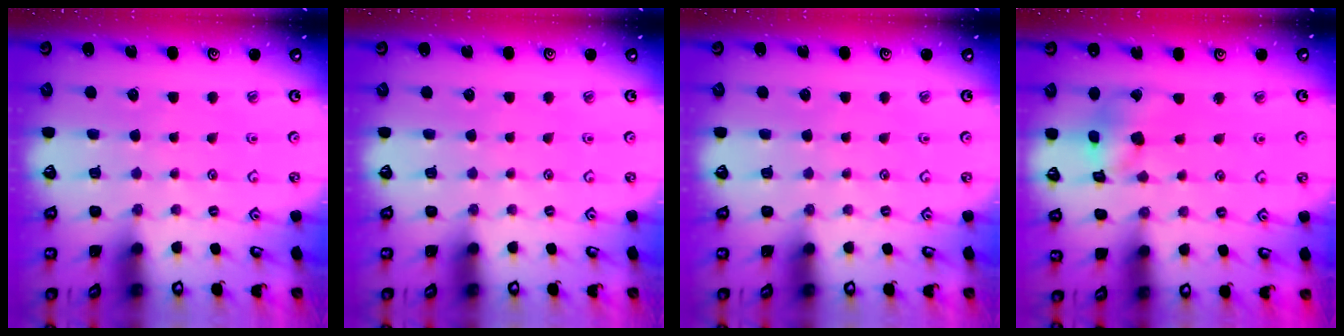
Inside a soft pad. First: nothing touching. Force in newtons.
{"total": 0.0}
{"total": 0.0}
{"total": 10.0, "press": 9.9, "slide": 1.0}